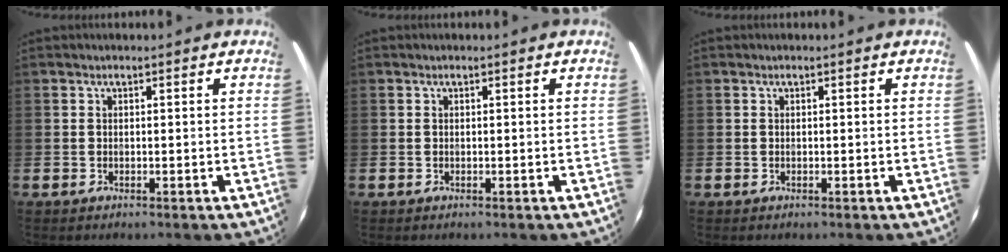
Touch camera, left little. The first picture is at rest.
{"total": 0.0}
{"total": 0.0}